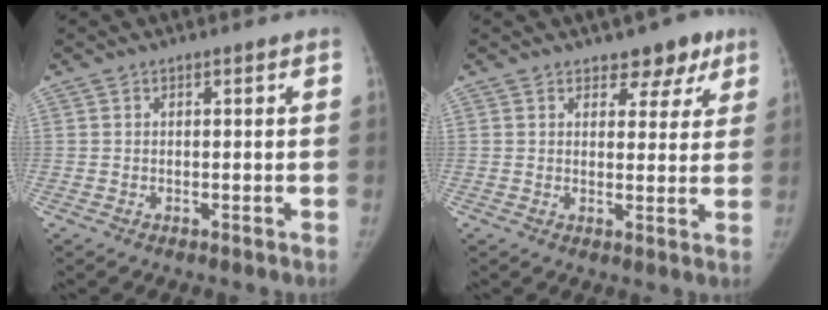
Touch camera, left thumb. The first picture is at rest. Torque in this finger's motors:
{"motor_torque": [0.02, 0.04, 0.58, -0.17, -0.02]}